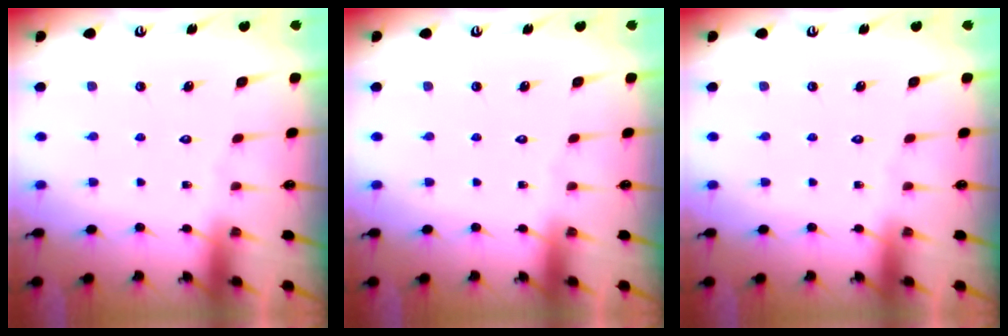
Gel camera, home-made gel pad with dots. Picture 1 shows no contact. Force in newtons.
{"total": 0.0}
{"total": 0.0}